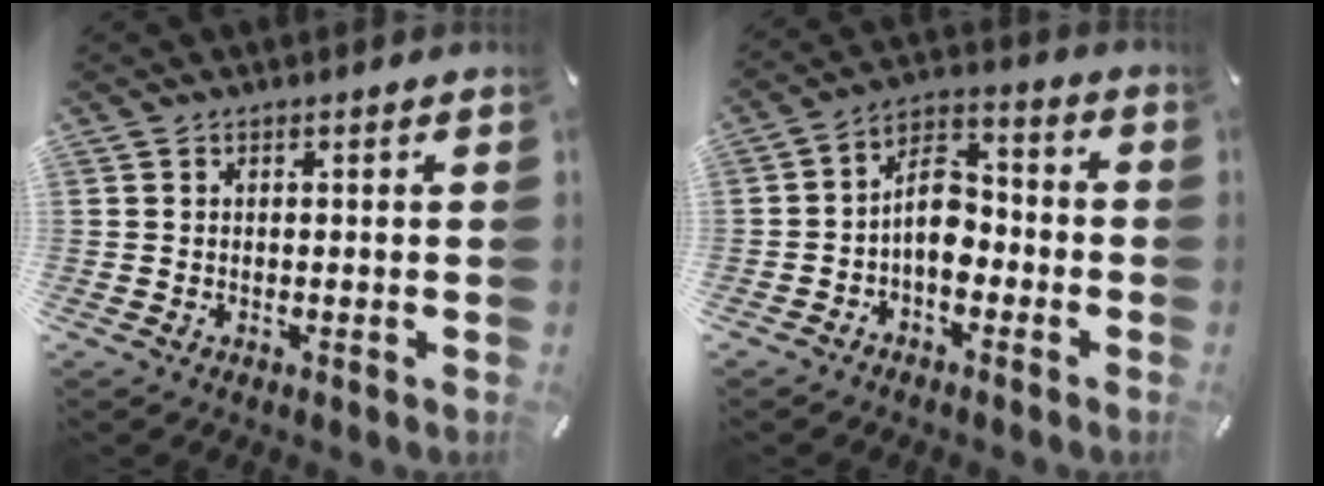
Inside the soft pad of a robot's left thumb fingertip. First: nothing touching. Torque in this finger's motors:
{"motor_torque": [0.52, 1.93, 0.81, 0.65, 0.07]}